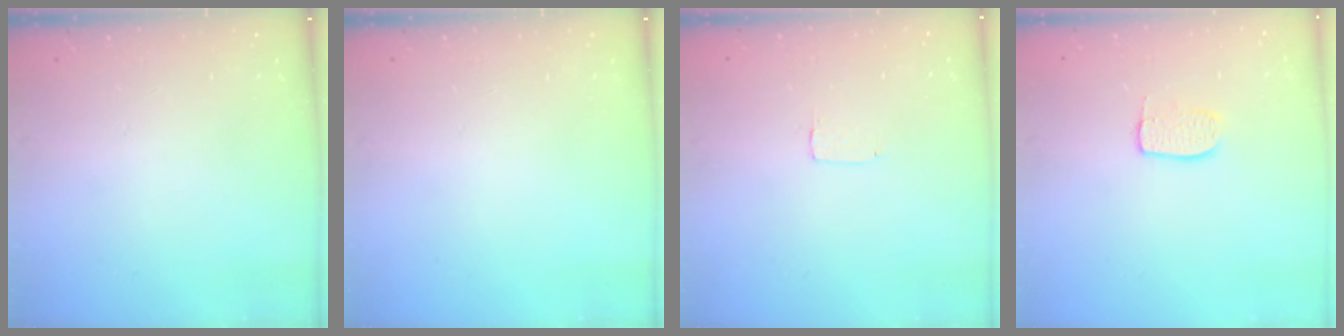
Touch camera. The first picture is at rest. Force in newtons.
{"total": 0.0}
{"total": 1.7, "press": 1.7, "slide": 0.1}
{"total": 7.1, "press": 7.0, "slide": 0.4}